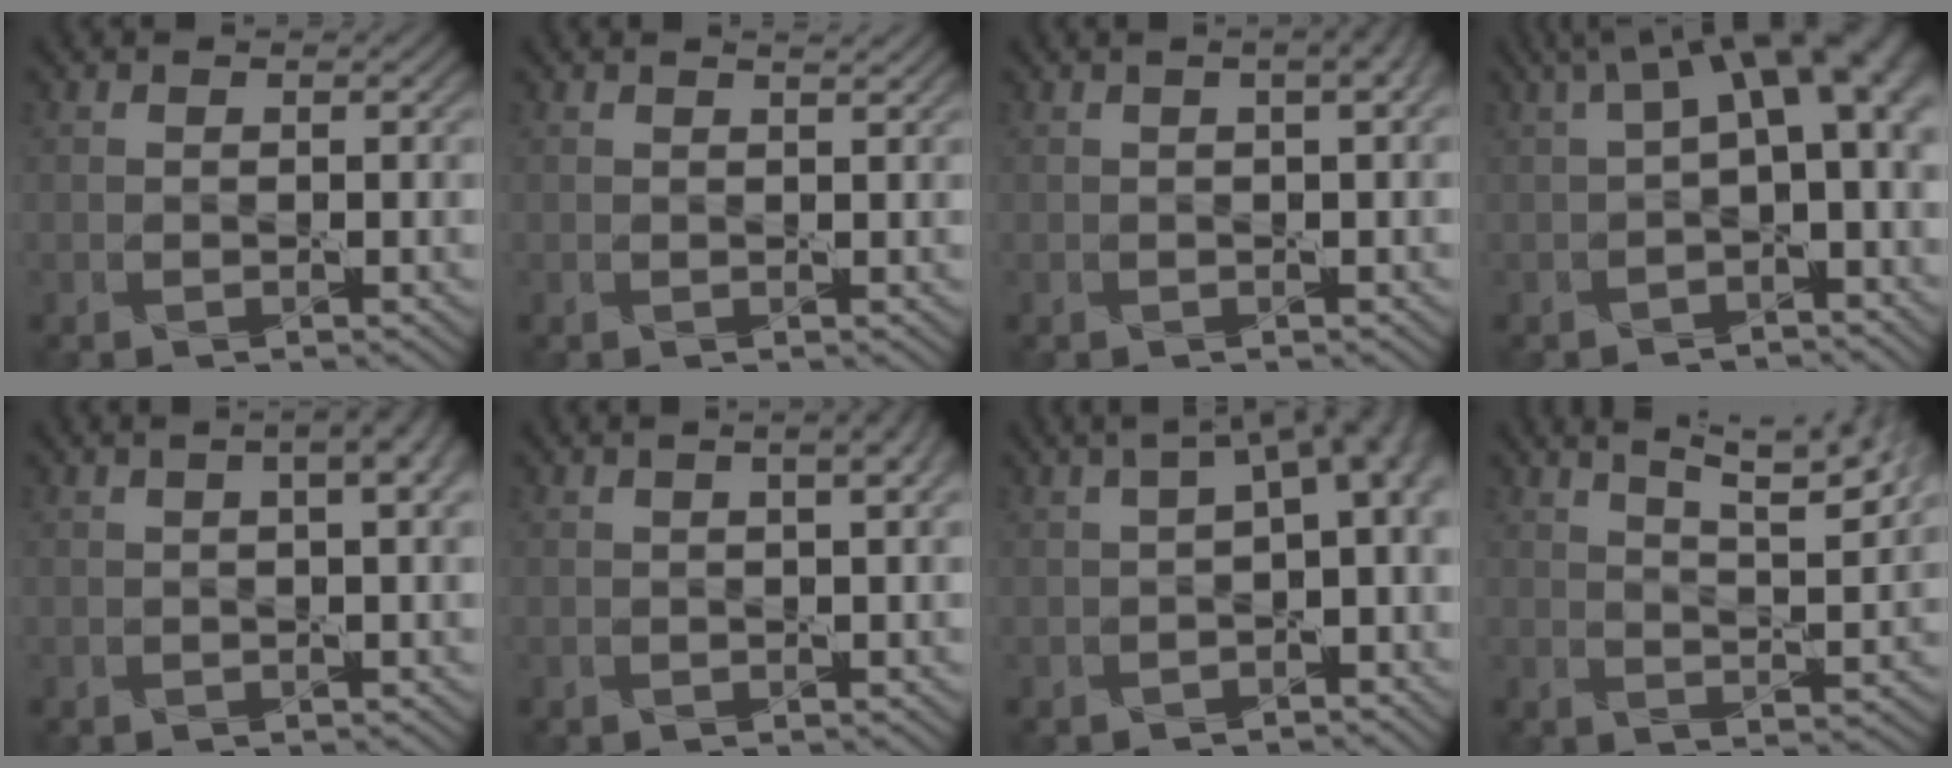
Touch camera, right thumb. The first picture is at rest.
{"total": 1.0, "force": [0.9, 0.0, 0.4], "torque": [-0.014, -0.006, 0.008]}
{"total": 3.6, "force": [1.3, 1.2, 3.2], "torque": [-0.034, 0.011, 0.000]}
{"total": 9.5, "force": [1.6, 3.9, 8.5], "torque": [-0.123, 0.016, 0.024]}
{"total": 4.9, "force": [1.8, 1.5, 4.4], "torque": [-0.050, 0.011, 0.011]}
{"total": 3.6, "force": [1.3, 1.0, 3.1], "torque": [-0.035, 0.006, 0.003]}
{"total": 7.8, "force": [0.4, 3.4, 7.0], "torque": [-0.095, 0.006, 0.008]}
{"total": 10.3, "force": [6.9, 2.2, 7.3], "torque": [-0.099, 0.008, 0.087]}